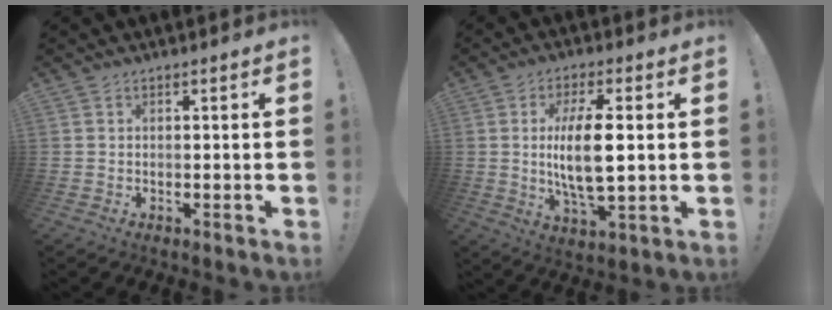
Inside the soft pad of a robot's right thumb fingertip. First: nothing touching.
{"total": 12.6, "force": [0.9, 4.2, 11.8], "torque": [-0.234, -0.014, 0.003]}